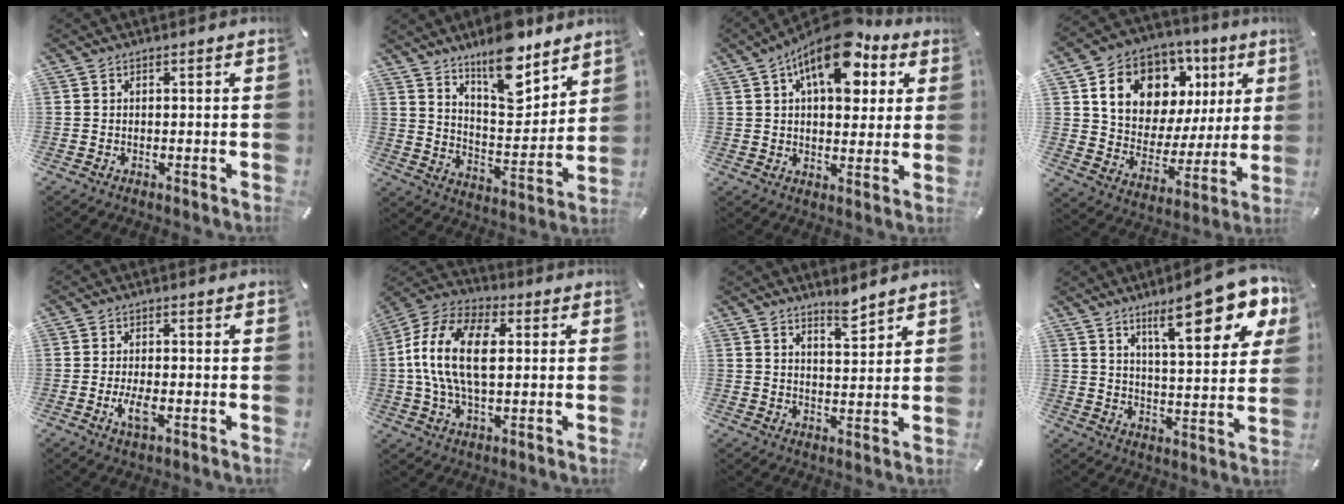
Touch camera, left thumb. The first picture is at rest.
{"total": 14.5, "force": [11.0, 5.6, 7.6], "torque": [-0.118, -0.078, 0.192]}
{"total": 15.3, "force": [7.5, 7.9, 10.7], "torque": [-0.154, -0.027, 0.126]}
{"total": 15.9, "force": [7.6, 11.7, 7.6], "torque": [-0.132, -0.038, 0.142]}
{"total": 4.4, "force": [-1.4, 1.6, 3.8], "torque": [-0.084, -0.002, -0.026]}
{"total": 15.8, "force": [1.2, 9.3, 12.7], "torque": [-0.281, 0.007, 0.020]}
{"total": 5.2, "force": [4.8, 1.1, 1.9], "torque": [-0.016, -0.040, 0.081]}
{"total": 17.8, "force": [10.5, 6.0, 13.1], "torque": [-0.185, -0.052, 0.161]}